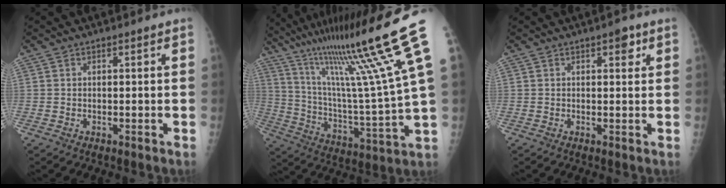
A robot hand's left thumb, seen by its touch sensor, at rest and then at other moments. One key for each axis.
{"total": 24.3, "fx": 16.2, "fy": -1.3, "fz": 18.1, "tx": -0.281, "ty": -0.084, "tz": 0.276}
{"total": 2.4, "fx": 1.3, "fy": 1.1, "fz": 1.7, "tx": -0.012, "ty": -0.002, "tz": 0.014}